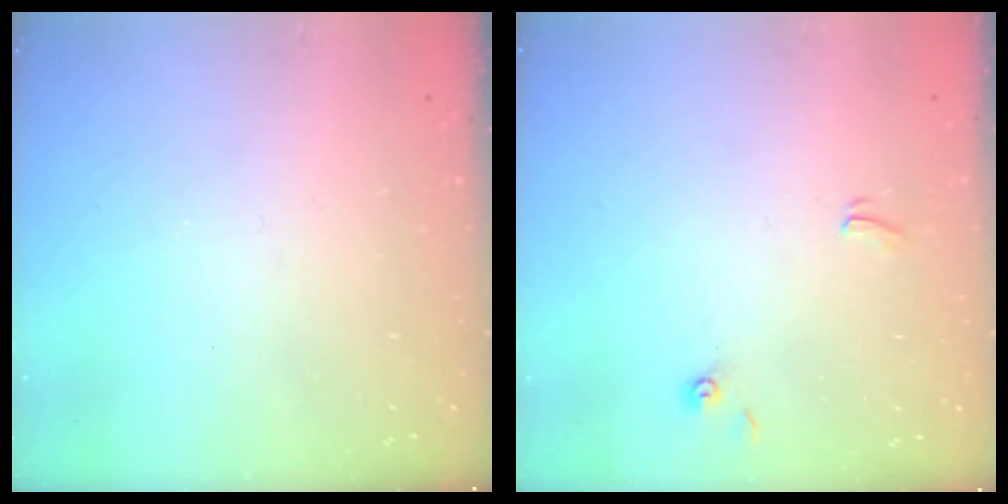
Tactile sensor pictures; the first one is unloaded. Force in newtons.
{"total": 1.1, "press": 1.1, "slide": 0.2}